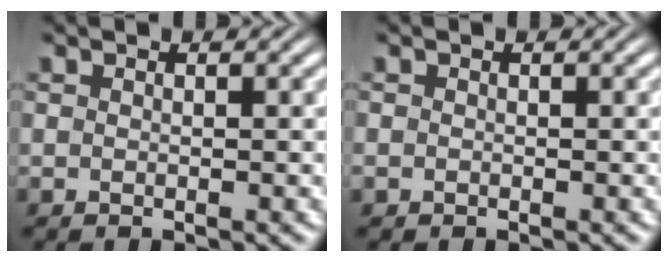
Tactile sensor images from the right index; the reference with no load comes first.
{"total": 0.5, "force": [-0.3, 0.5, 0.1], "torque": [-0.004, -0.007, -0.002]}